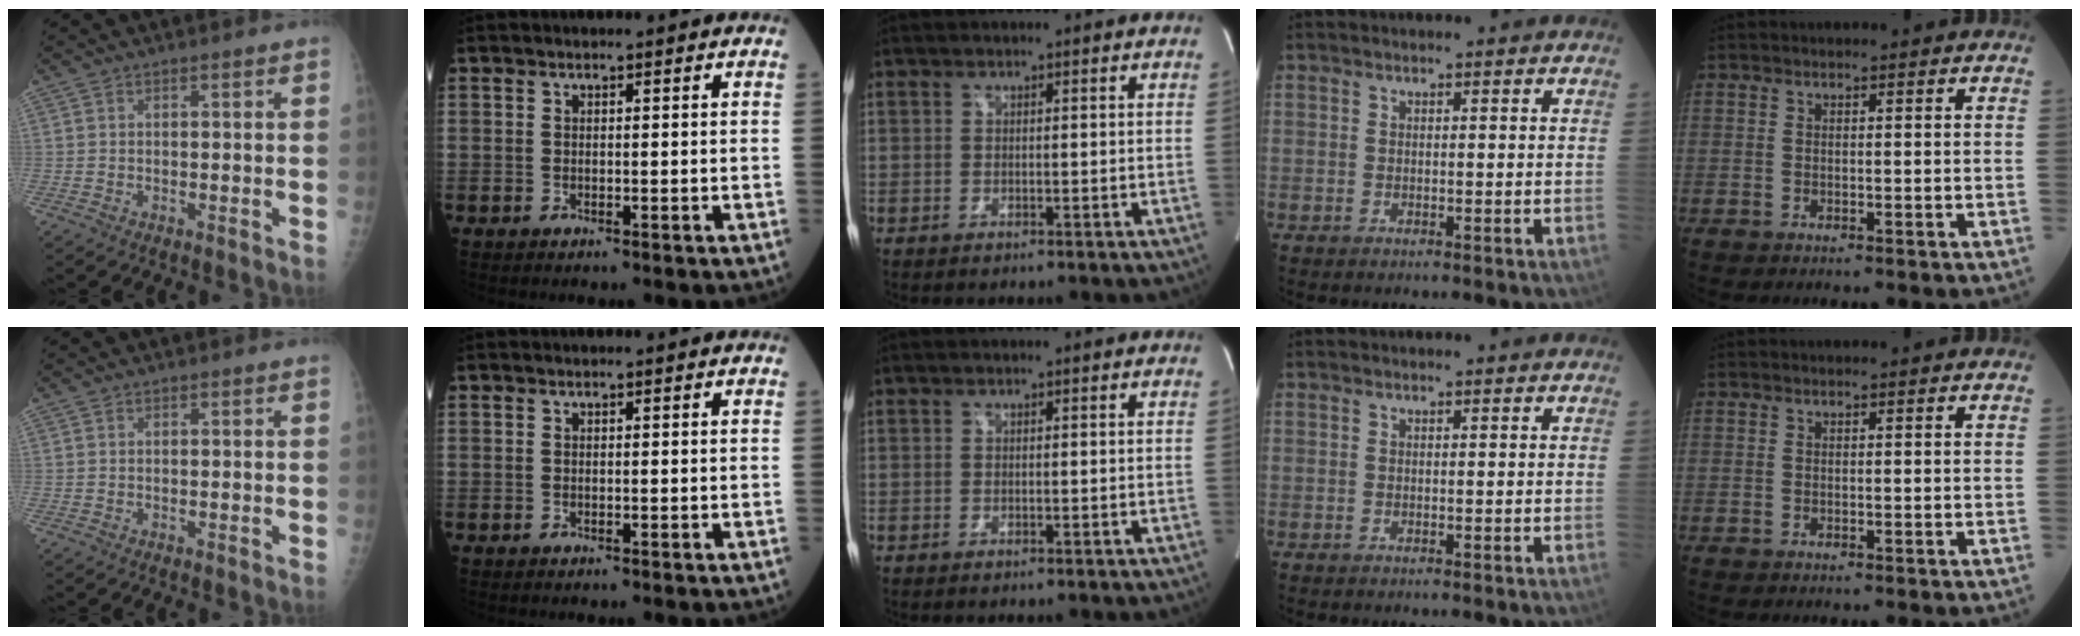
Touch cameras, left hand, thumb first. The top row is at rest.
{}